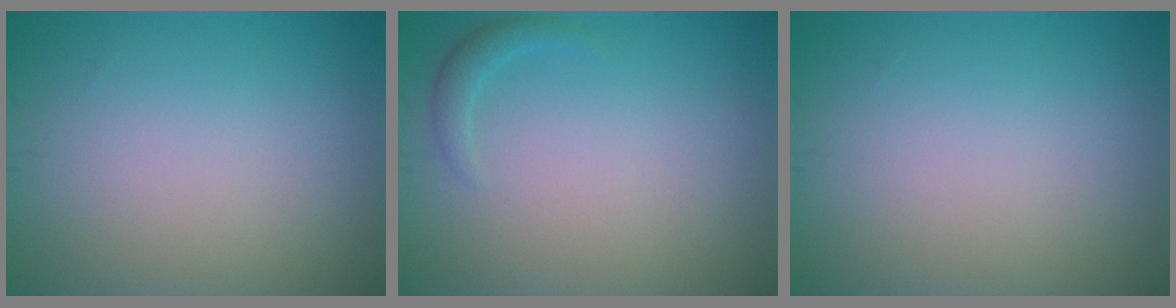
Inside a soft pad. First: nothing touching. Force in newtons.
{"total": 1.2, "press": 1.2, "slide": 0.1}
{"total": 0.0}